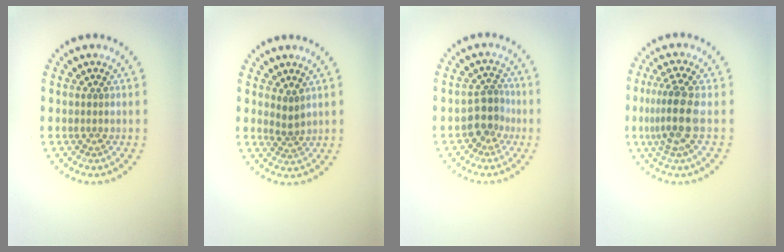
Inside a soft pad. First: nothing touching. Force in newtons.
{"total": 1.6, "press": 1.1, "slide": 1.1}
{"total": 2.7, "press": 2.2, "slide": 1.5}
{"total": 3.9, "press": 3.2, "slide": 2.2}